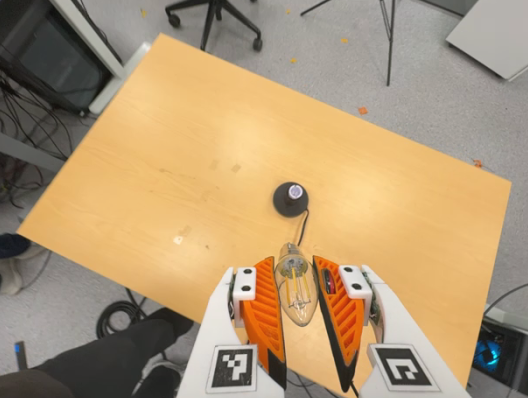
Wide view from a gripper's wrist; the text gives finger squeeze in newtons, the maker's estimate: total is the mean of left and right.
{"total": 10.5, "left": 10.1, "right": 10.9}